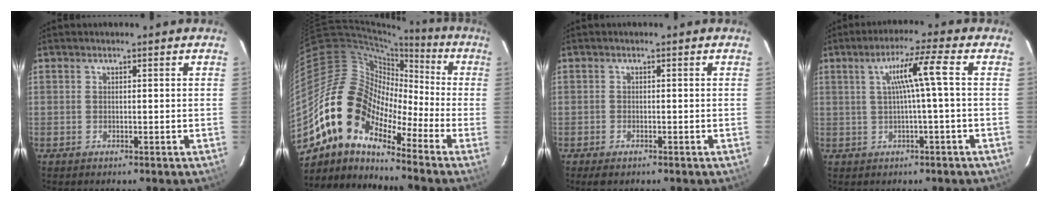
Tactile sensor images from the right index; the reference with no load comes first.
{"total": 14.3, "force": [-9.3, 7.5, 7.8], "torque": [-0.132, 0.013, -0.201]}
{"total": 1.8, "force": [-1.3, 0.8, 0.9], "torque": [-0.020, -0.005, -0.025]}
{"total": 6.1, "force": [0.4, -1.1, 6.0], "torque": [-0.107, 0.007, 0.014]}